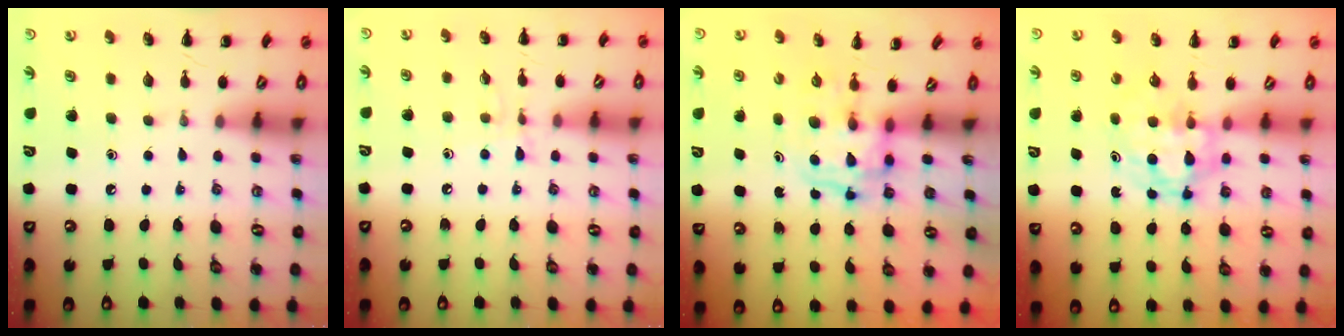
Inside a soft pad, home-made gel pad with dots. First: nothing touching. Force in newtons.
{"total": 6.7, "press": 6.5, "slide": 1.7}
{"total": 3.4, "press": 3.4, "slide": 0.6}
{"total": 4.3, "press": 4.2, "slide": 0.9}